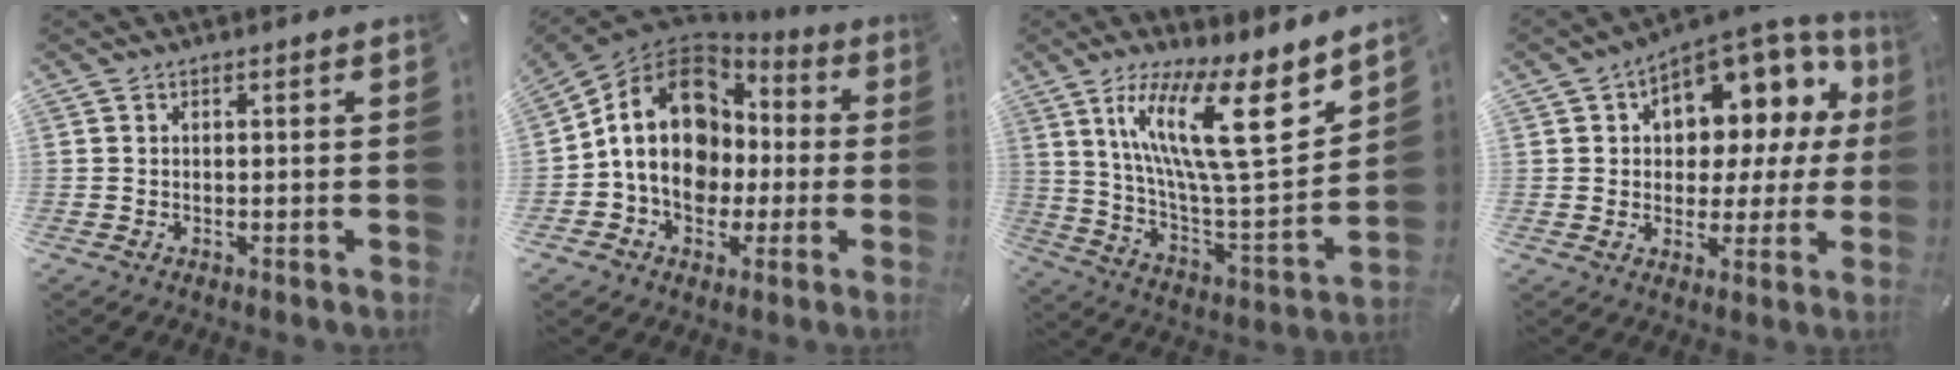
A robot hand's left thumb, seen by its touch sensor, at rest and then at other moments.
{"total": 16.9, "force": [0.1, 14.0, 9.4], "torque": [-0.185, 0.010, 0.004]}
{"total": 22.0, "force": [12.5, 5.4, 17.3], "torque": [-0.288, -0.078, 0.198]}
{"total": 11.2, "force": [5.4, 7.5, 6.3], "torque": [-0.083, -0.054, 0.096]}